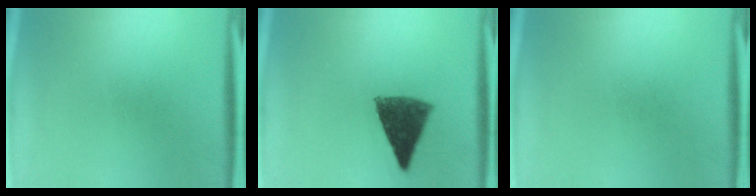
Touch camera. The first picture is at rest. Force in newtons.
{"total": 9.4}
{"total": 0.0}